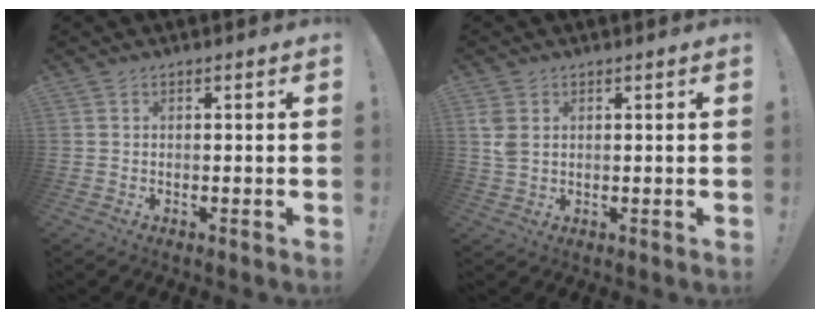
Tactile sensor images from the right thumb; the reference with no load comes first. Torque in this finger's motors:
{"motor_torque": [0.69, 1.04, 0.49, -0.33, 0.07]}